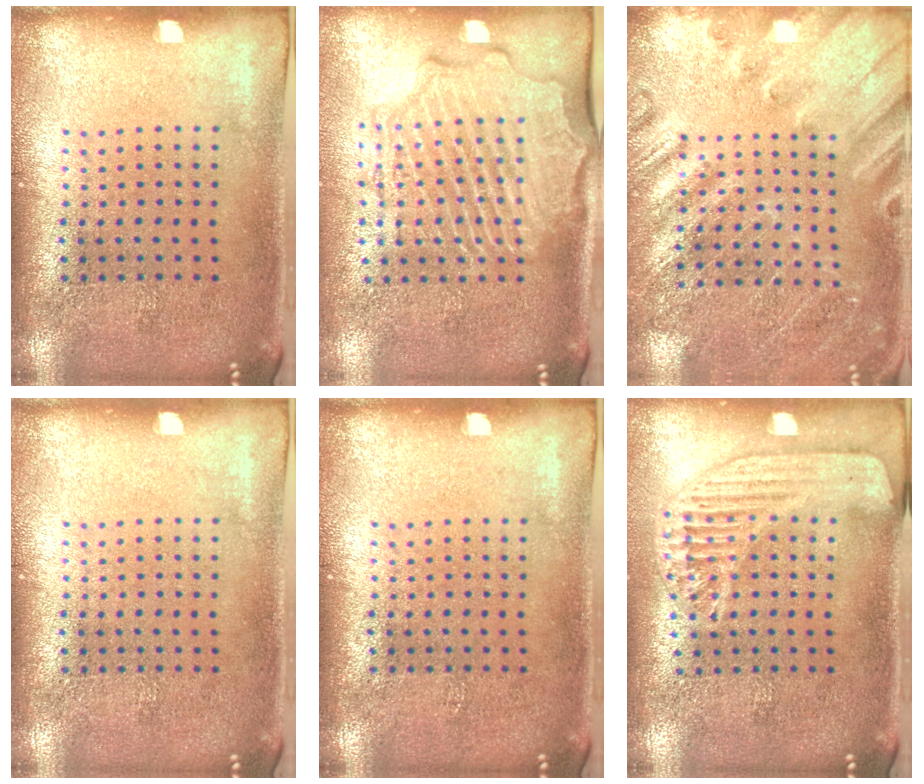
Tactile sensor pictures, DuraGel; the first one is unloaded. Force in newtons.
{"total": 2.4, "press": 2.2, "slide": 0.9}
{"total": 2.4, "press": 2.4, "slide": 0.3}
{"total": 0.0}
{"total": 0.0}
{"total": 1.6, "press": 1.6, "slide": 0.4}